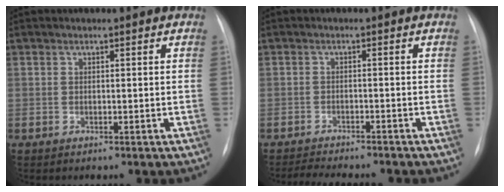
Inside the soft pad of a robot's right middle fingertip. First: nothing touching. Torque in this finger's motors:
{"motor_torque": [0.26, -0.27, 0.02, 0.01]}